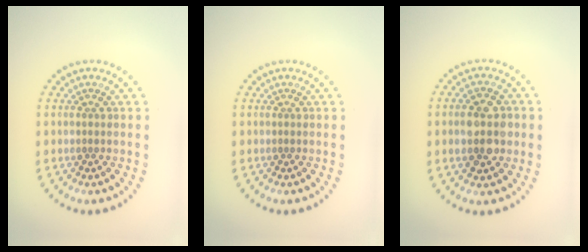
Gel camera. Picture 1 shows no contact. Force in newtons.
{"total": 0.0}
{"total": 4.2, "press": 4.2, "slide": 0.1}